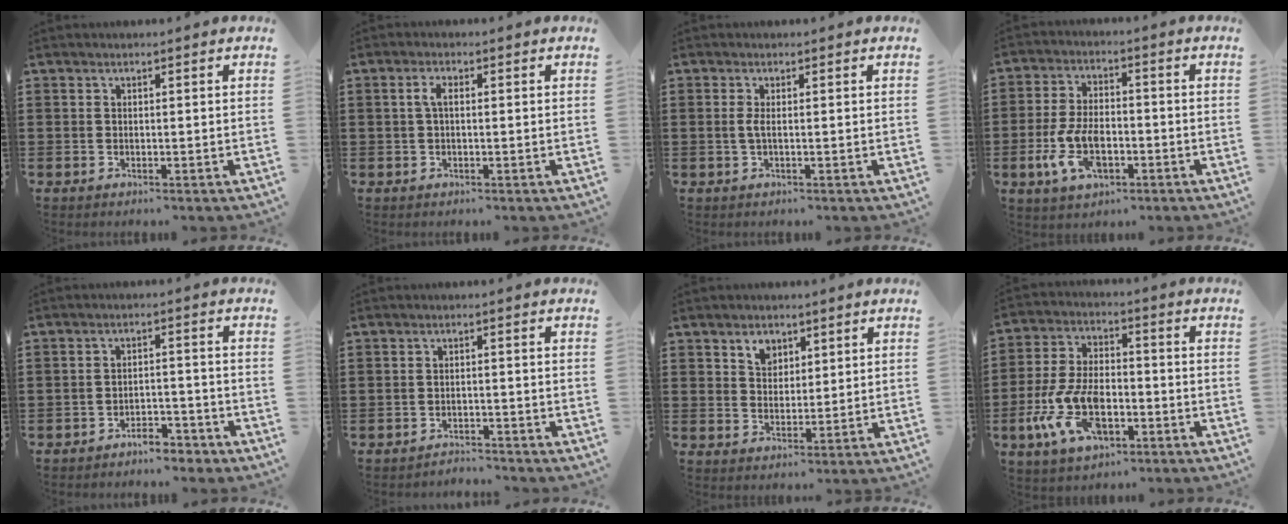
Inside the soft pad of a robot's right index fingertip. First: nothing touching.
{"total": 2.2, "force": [0.1, 0.8, 2.0], "torque": [-0.048, 0.002, -0.002]}
{"total": 1.7, "force": [-0.2, 0.2, 1.6], "torque": [-0.040, -0.005, -0.005]}
{"total": 8.4, "force": [-2.7, 4.3, 6.7], "torque": [-0.160, -0.006, -0.054]}
{"total": 3.7, "force": [-3.5, 0.8, 0.7], "torque": [-0.015, 0.008, -0.072]}
{"total": 2.0, "force": [-2.0, 0.1, -0.1], "torque": [-0.006, 0.001, -0.044]}
{"total": 3.3, "force": [2.1, 2.3, 1.1], "torque": [-0.022, 0.003, 0.038]}
{"total": 11.3, "force": [-4.2, 5.8, 8.7], "torque": [-0.212, -0.006, -0.079]}